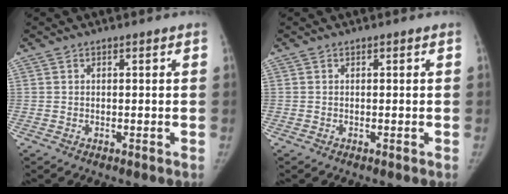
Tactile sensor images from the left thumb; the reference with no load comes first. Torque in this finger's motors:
{"motor_torque": [0.00, 0.00, 0.43, -0.43, 0.00]}